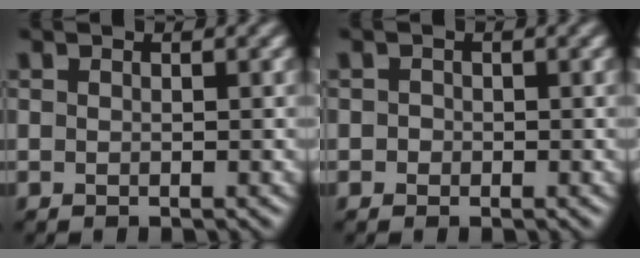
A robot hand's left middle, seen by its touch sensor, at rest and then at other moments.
{"total": 0.8, "force": [0.0, 0.8, 0.2], "torque": [0.003, -0.003, -0.005]}